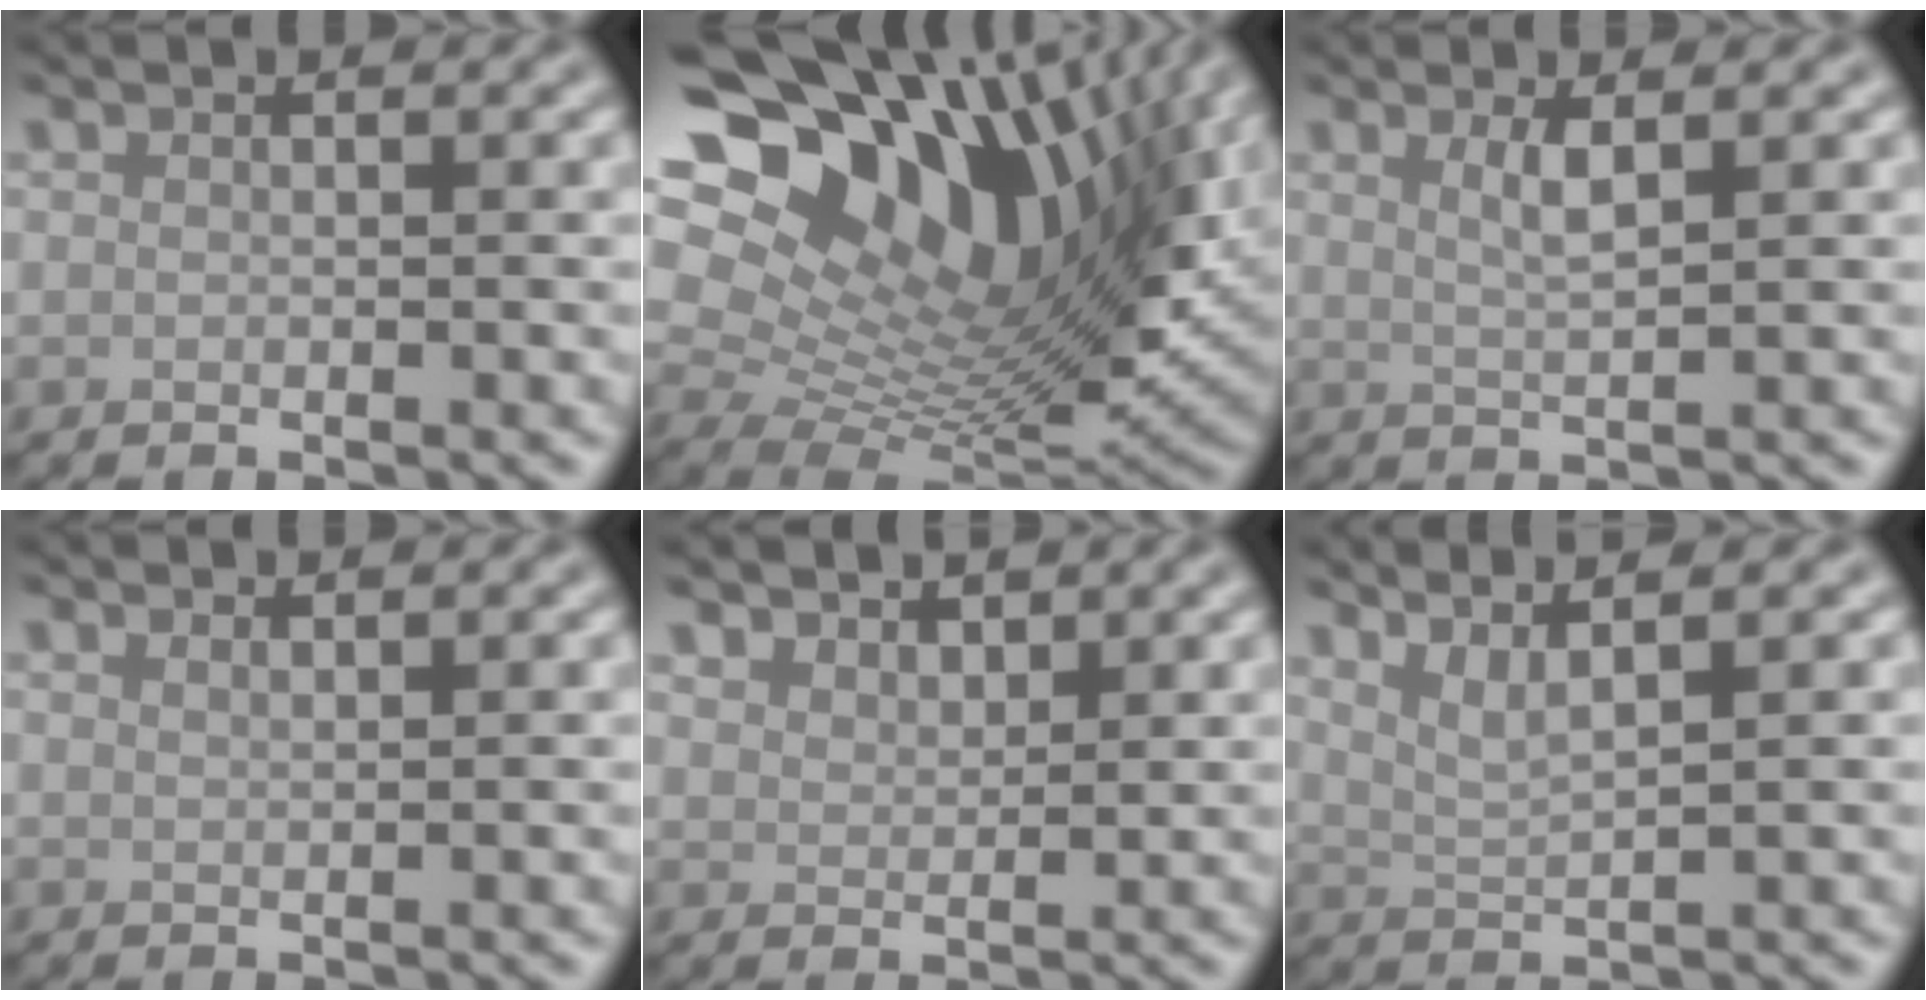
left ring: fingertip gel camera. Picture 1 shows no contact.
{"total": 18.1, "force": [6.5, 10.5, 13.2], "torque": [-0.227, 0.025, 0.116]}
{"total": 1.8, "force": [0.1, 0.5, 1.7], "torque": [-0.029, -0.006, -0.003]}
{"total": 0.5, "force": [0.4, 0.1, 0.3], "torque": [-0.008, -0.005, -0.004]}
{"total": 2.6, "force": [2.3, 0.9, 0.6], "torque": [-0.022, -0.002, 0.035]}
{"total": 2.8, "force": [1.9, 0.5, 2.1], "torque": [-0.037, 0.002, 0.027]}